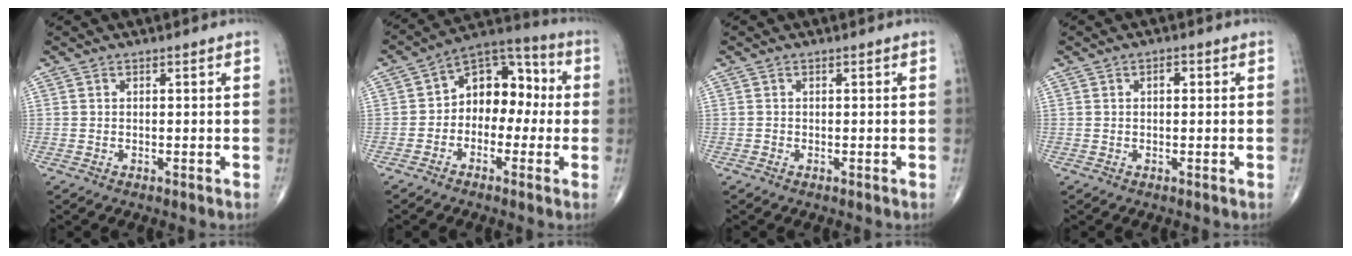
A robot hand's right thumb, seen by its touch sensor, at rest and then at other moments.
{"total": 11.5, "force": [-0.5, 8.1, 8.1], "torque": [-0.074, 0.046, -0.030]}
{"total": 0.0}
{"total": 1.4, "force": [0.3, 0.8, 1.1], "torque": [-0.012, 0.005, 0.002]}